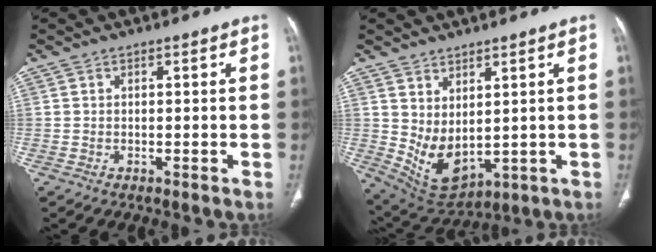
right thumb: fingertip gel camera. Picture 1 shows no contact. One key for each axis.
{"total": 8.7, "fx": 1.8, "fy": 4.9, "fz": 6.9, "tx": -0.114, "ty": -0.026, "tz": 0.065}